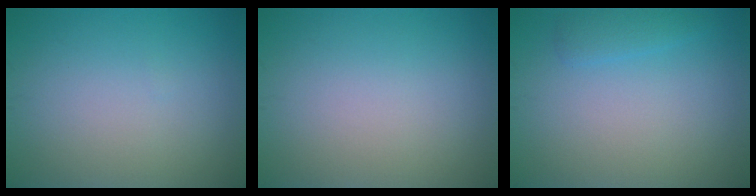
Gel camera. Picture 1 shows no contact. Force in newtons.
{"total": 0.0}
{"total": 1.4, "press": 1.4, "slide": 0.1}